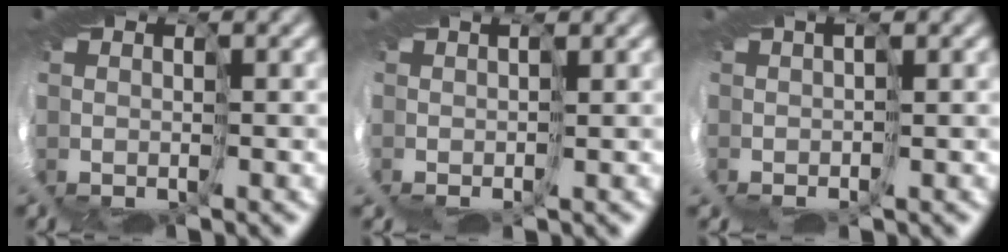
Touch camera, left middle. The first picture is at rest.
{"total": 1.7, "force": [1.1, -1.1, -0.6], "torque": [0.011, 0.013, 0.007]}
{"total": 1.6, "force": [0.2, -1.5, -0.5], "torque": [0.030, 0.012, -0.004]}